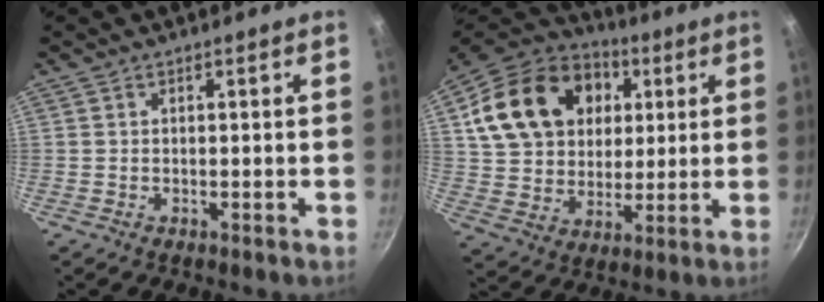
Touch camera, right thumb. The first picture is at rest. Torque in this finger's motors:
{"motor_torque": [-1.31, 1.86, 0.90, -0.56, 0.22]}